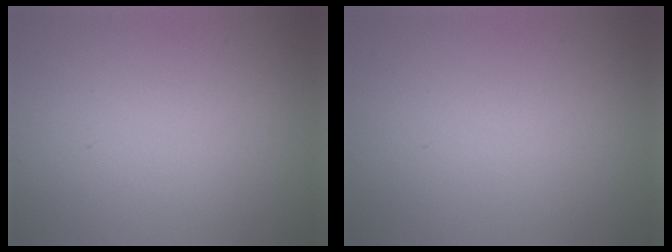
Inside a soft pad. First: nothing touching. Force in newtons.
{"total": 0.0}